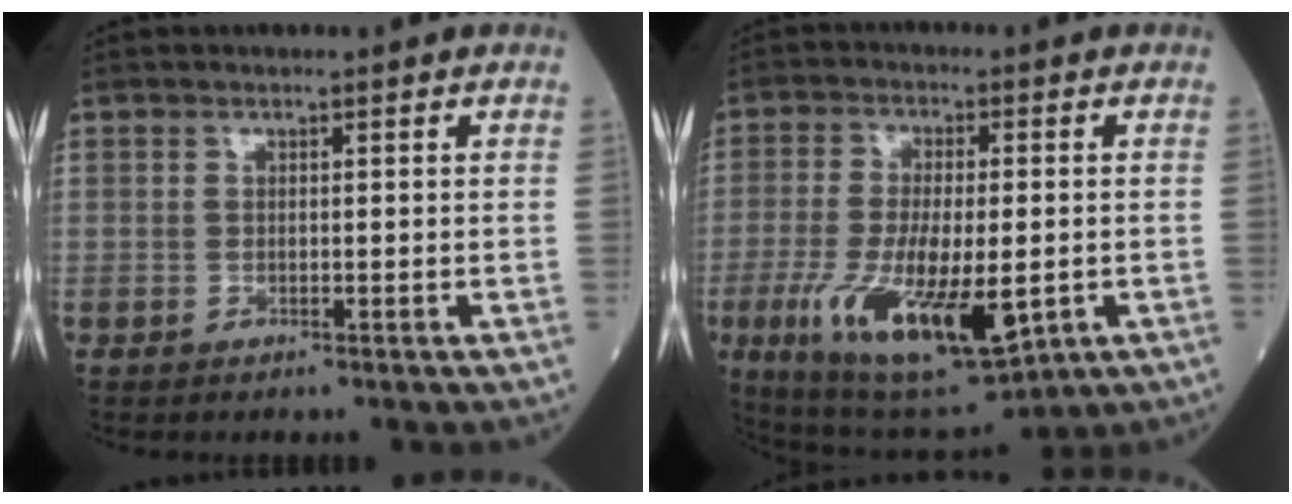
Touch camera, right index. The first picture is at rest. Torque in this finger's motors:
{"motor_torque": [1.67, -0.47, 1.06, 0.21]}